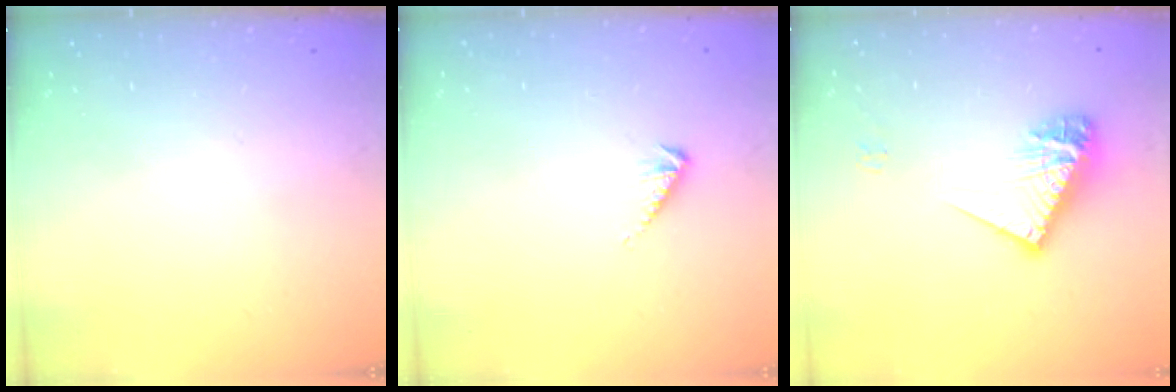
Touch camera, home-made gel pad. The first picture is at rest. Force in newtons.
{"total": 3.1, "press": 3.0, "slide": 0.6}
{"total": 13.3, "press": 13.2, "slide": 1.1}